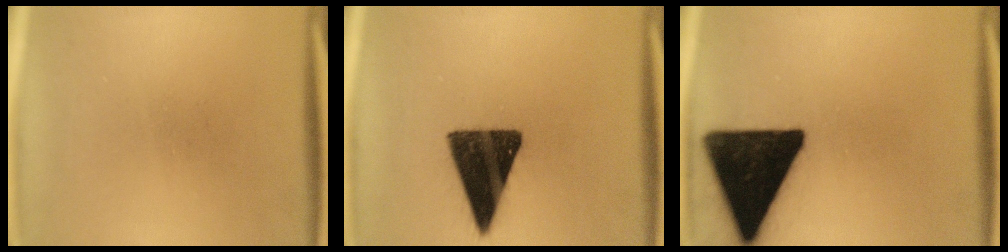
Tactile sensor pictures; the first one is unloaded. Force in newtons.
{"total": 14.7}
{"total": 19.7}